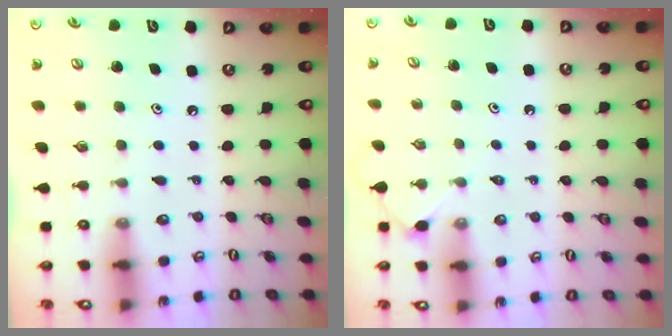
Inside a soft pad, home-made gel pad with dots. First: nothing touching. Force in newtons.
{"total": 2.6, "press": 2.6, "slide": 0.5}